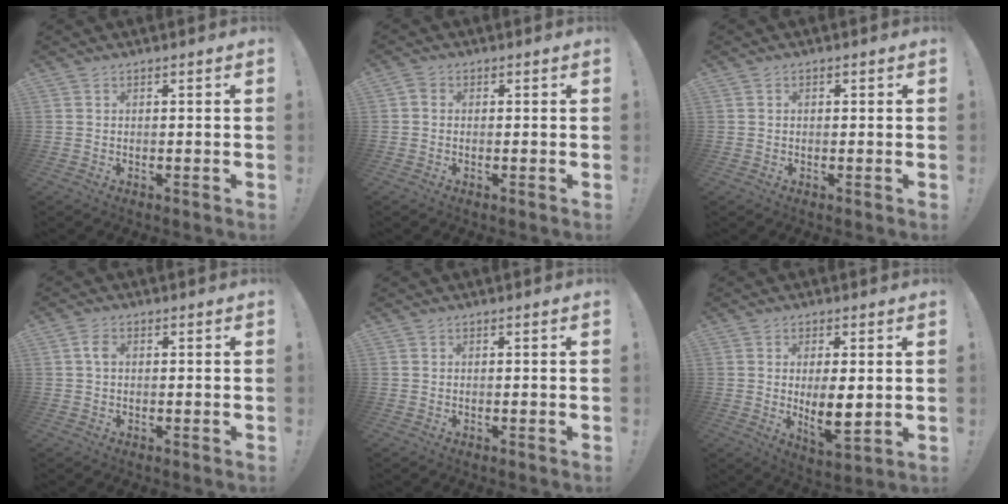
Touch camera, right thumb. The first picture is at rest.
{"total": 1.4, "force": [0.0, 1.2, 0.7], "torque": [-0.020, 0.008, 0.001]}
{"total": 0.7, "force": [0.0, 0.5, 0.4], "torque": [-0.001, 0.000, -0.002]}
{"total": 2.6, "force": [0.2, 1.7, 1.9], "torque": [-0.033, 0.005, 0.002]}
{"total": 0.0}
{"total": 8.6, "force": [0.1, 3.4, 7.9], "torque": [-0.127, -0.018, 0.004]}